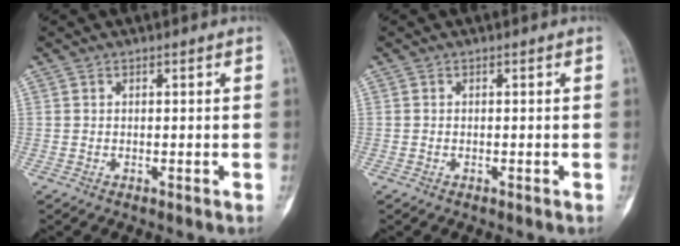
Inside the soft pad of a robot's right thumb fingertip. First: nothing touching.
{"total": 0.0}